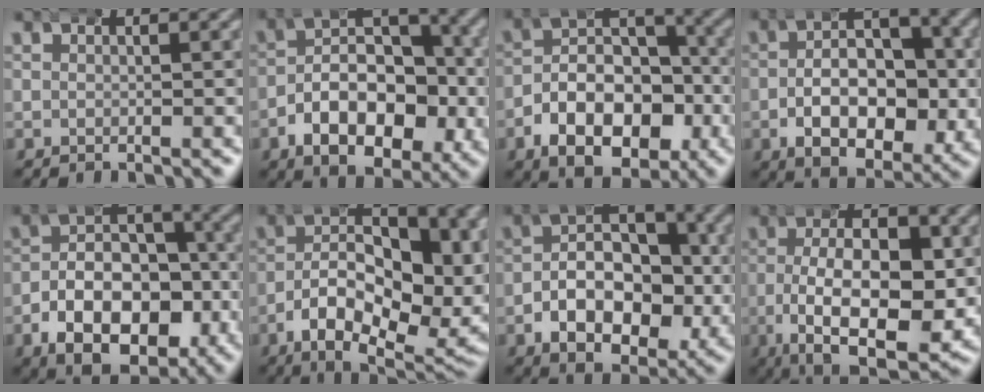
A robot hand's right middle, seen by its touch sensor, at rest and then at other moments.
{"total": 9.8, "force": [-2.2, 6.6, 6.9], "torque": [-0.103, -0.010, -0.037]}
{"total": 10.4, "force": [-3.1, 7.6, 6.5], "torque": [-0.101, -0.021, -0.049]}
{"total": 9.5, "force": [-1.9, 5.6, 7.4], "torque": [-0.099, -0.005, -0.034]}
{"total": 11.9, "force": [-4.0, 8.3, 7.6], "torque": [-0.124, -0.028, -0.058]}
{"total": 13.5, "force": [-1.9, 7.5, 11.0], "torque": [-0.161, -0.037, -0.022]}
{"total": 10.0, "force": [-1.7, 7.0, 7.0], "torque": [-0.102, -0.009, -0.033]}
{"total": 15.2, "force": [-3.7, 9.1, 11.6], "torque": [-0.188, -0.047, -0.045]}